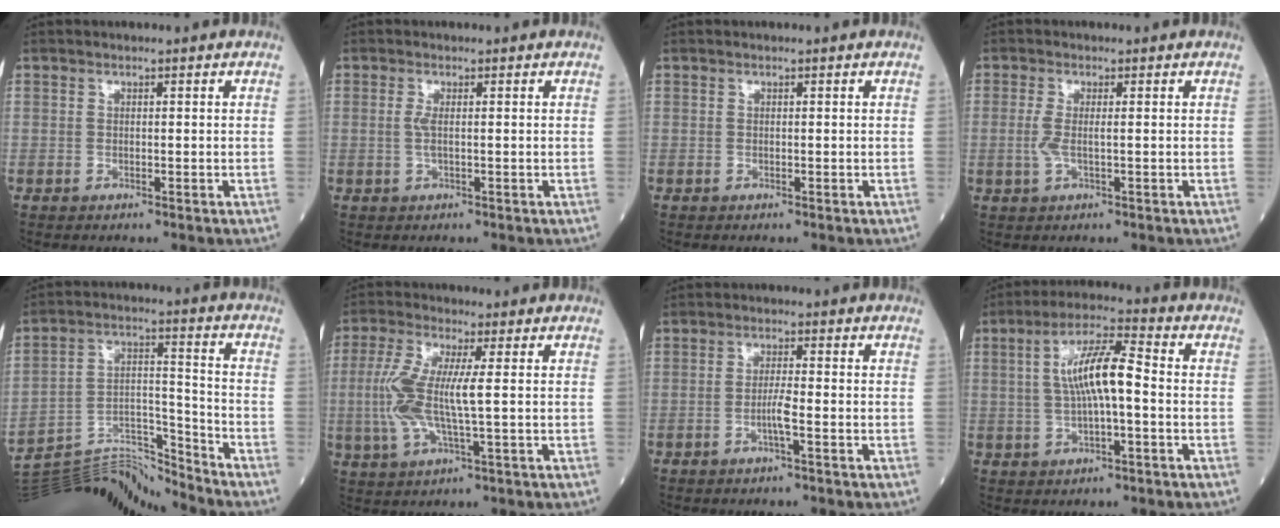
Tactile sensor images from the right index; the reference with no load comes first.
{"total": 1.5, "force": [0.1, 0.1, 1.5], "torque": [-0.038, -0.001, 0.000]}
{"total": 0.0}
{"total": 2.5, "force": [-0.1, 0.4, 2.4], "torque": [-0.059, -0.003, -0.004]}
{"total": 14.7, "force": [-14.6, -1.3, 0.7], "torque": [-0.017, 0.039, -0.257]}
{"total": 8.8, "force": [0.2, 1.3, 8.7], "torque": [-0.208, 0.005, -0.001]}
{"total": 2.7, "force": [-1.1, -0.3, 2.4], "torque": [-0.047, -0.002, -0.023]}
{"total": 8.9, "force": [0.3, 1.6, 8.8], "torque": [-0.167, 0.018, 0.001]}